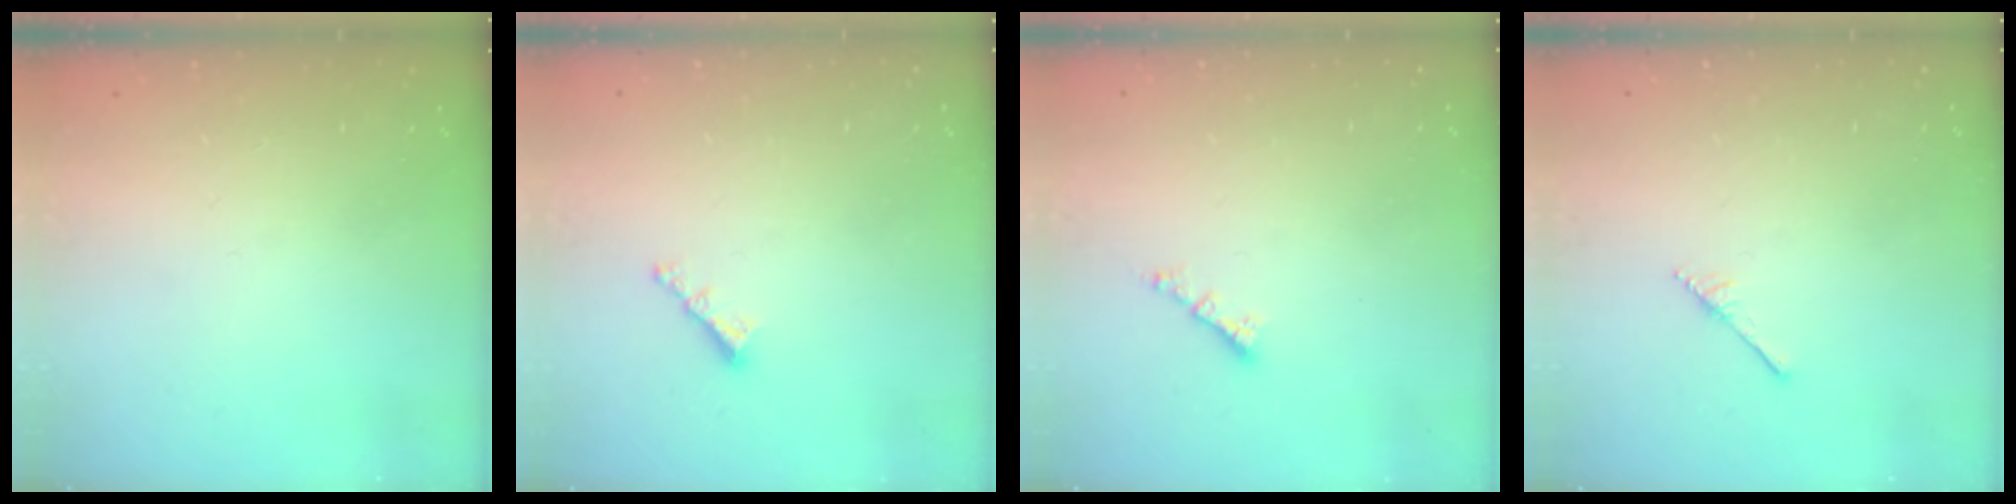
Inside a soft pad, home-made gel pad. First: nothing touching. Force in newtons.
{"total": 3.5, "press": 3.5, "slide": 0.3}
{"total": 1.8, "press": 1.8, "slide": 0.2}
{"total": 2.9, "press": 2.9, "slide": 0.2}